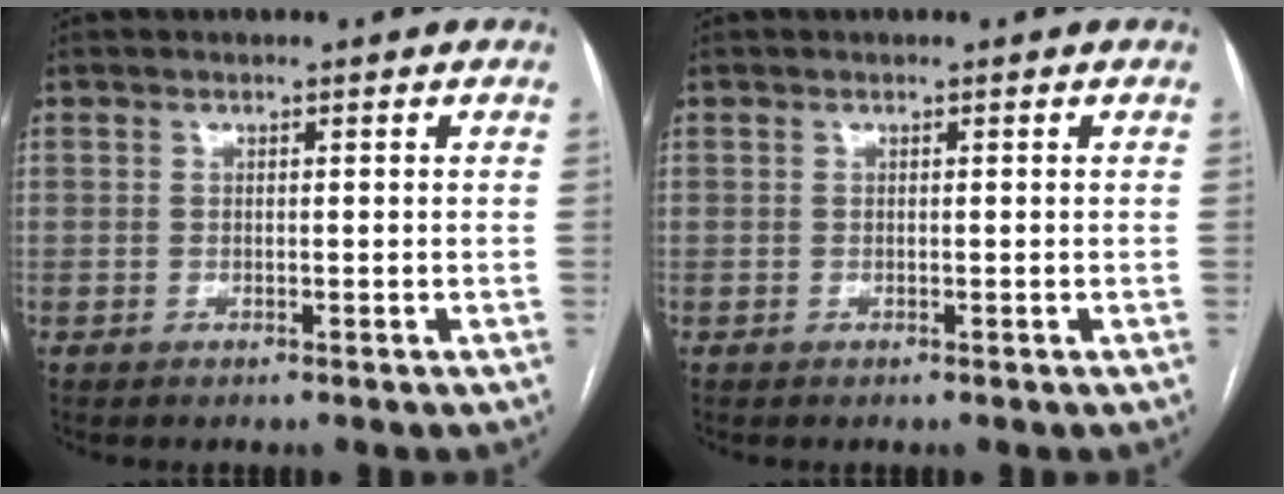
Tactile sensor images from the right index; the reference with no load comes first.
{"total": 0.0}